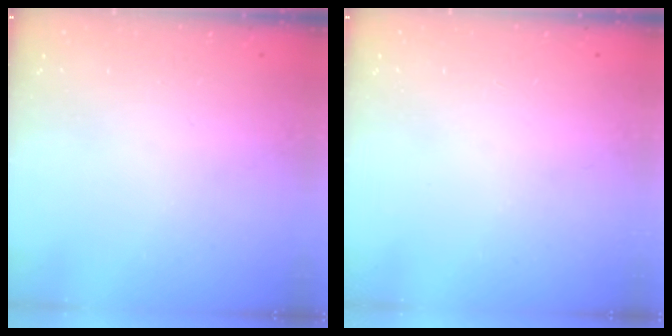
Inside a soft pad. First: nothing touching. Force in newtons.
{"total": 0.0}